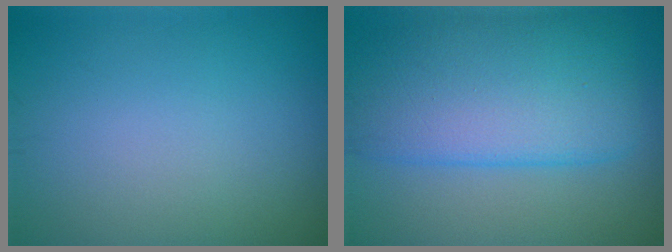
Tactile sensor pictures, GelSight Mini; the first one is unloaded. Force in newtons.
{"total": 8.5, "press": 8.5, "slide": 0.3}